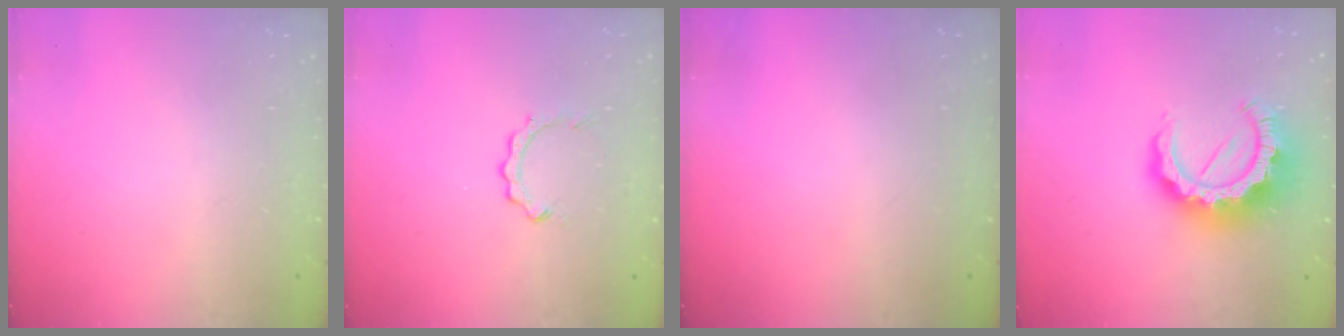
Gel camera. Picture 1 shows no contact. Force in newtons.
{"total": 2.4, "press": 2.4, "slide": 0.3}
{"total": 0.0}
{"total": 14.2, "press": 14.2, "slide": 1.6}